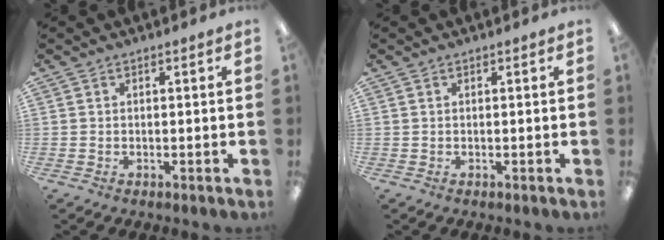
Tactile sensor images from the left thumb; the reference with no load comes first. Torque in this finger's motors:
{"motor_torque": [0.00, 0.00, -0.15, 0.14, 0.00]}